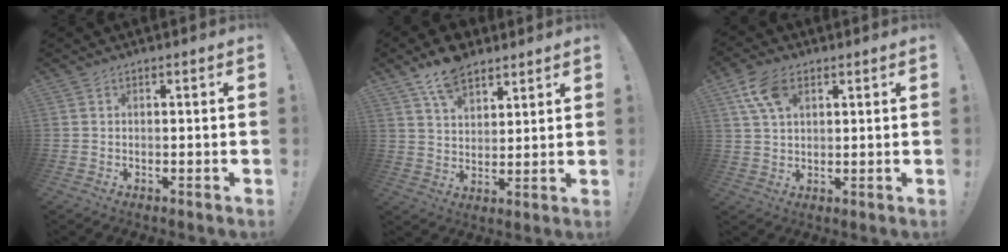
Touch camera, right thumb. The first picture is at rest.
{"total": 10.0, "force": [7.4, 5.1, 4.2], "torque": [-0.083, -0.036, 0.142]}
{"total": 9.2, "force": [4.1, 5.3, 6.3], "torque": [-0.115, -0.004, 0.079]}